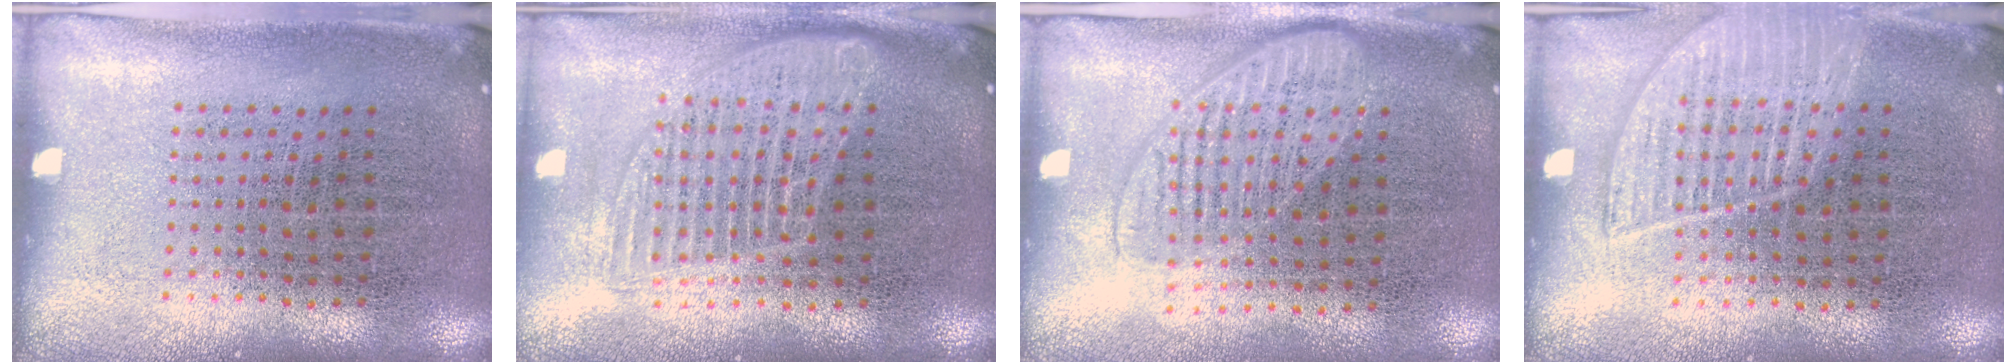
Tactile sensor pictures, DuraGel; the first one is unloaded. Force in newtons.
{"total": 1.6, "press": 1.4, "slide": 0.8}
{"total": 1.4, "press": 1.3, "slide": 0.6}
{"total": 1.4, "press": 1.3, "slide": 0.6}